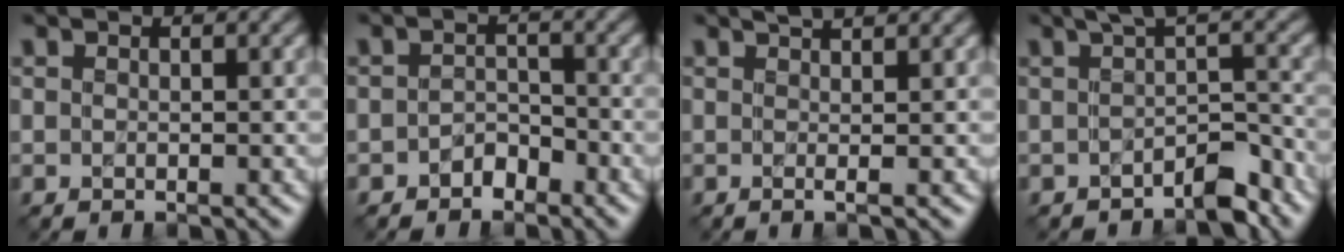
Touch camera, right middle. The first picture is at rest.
{"total": 1.7, "force": [-1.2, 1.0, 0.7], "torque": [-0.010, 0.008, -0.023]}
{"total": 3.7, "force": [1.7, 1.2, 3.1], "torque": [-0.026, 0.010, -0.013]}
{"total": 3.3, "force": [-1.5, 0.9, 2.8], "torque": [-0.030, 0.005, -0.024]}